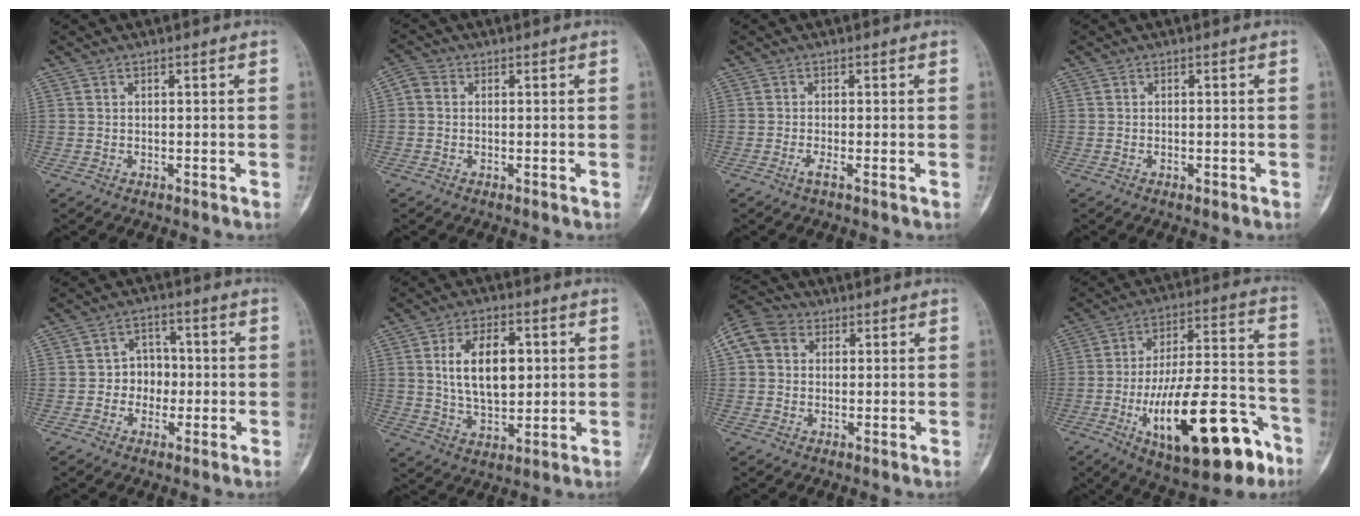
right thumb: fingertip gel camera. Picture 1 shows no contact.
{"total": 2.2, "force": [0.0, 1.8, 1.3], "torque": [-0.023, 0.005, -0.011]}
{"total": 1.3, "force": [-0.6, -0.1, 1.1], "torque": [-0.033, -0.004, -0.018]}
{"total": 0.8, "force": [-0.4, 0.4, 0.6], "torque": [-0.012, 0.003, -0.005]}
{"total": 5.7, "force": [-0.6, 4.9, 2.8], "torque": [0.002, 0.014, -0.021]}
{"total": 12.4, "force": [2.4, 7.2, 9.8], "torque": [-0.143, -0.007, 0.046]}
{"total": 9.7, "force": [2.7, 8.0, 4.8], "torque": [-0.090, 0.025, 0.042]}
{"total": 25.3, "force": [-11.1, 9.5, 20.7], "torque": [-0.316, 0.057, -0.161]}